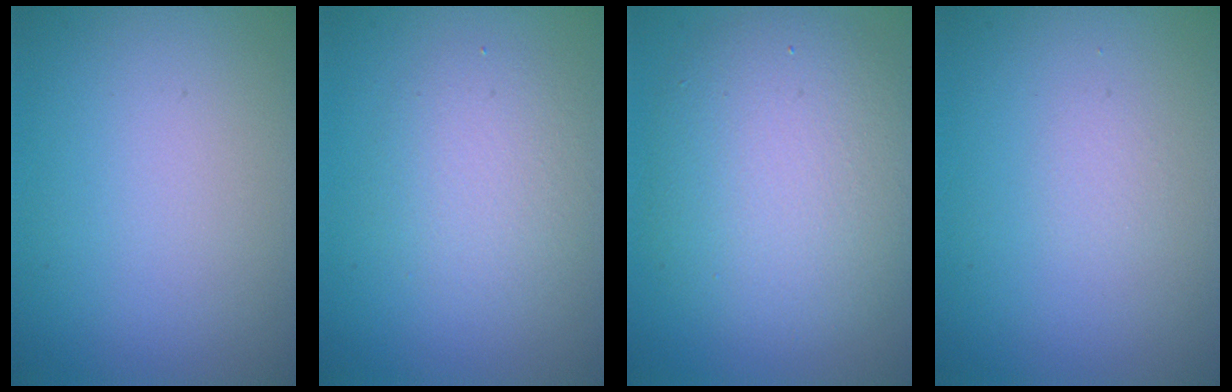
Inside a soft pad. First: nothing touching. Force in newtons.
{"total": 2.9, "press": 2.9, "slide": 0.4}
{"total": 7.7, "press": 7.6, "slide": 0.6}
{"total": 0.6, "press": 0.6, "slide": 0.1}